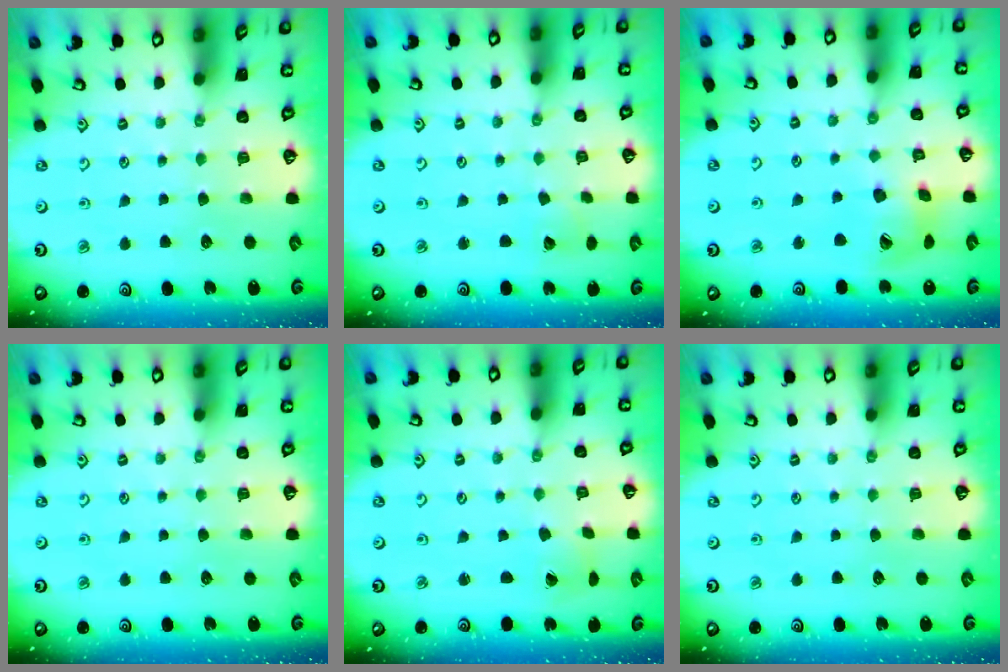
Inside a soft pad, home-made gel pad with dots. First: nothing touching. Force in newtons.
{"total": 3.8, "press": 3.8, "slide": 0.4}
{"total": 12.6, "press": 12.5, "slide": 1.6}
{"total": 0.0}
{"total": 1.2, "press": 1.2, "slide": 0.2}
{"total": 0.0}